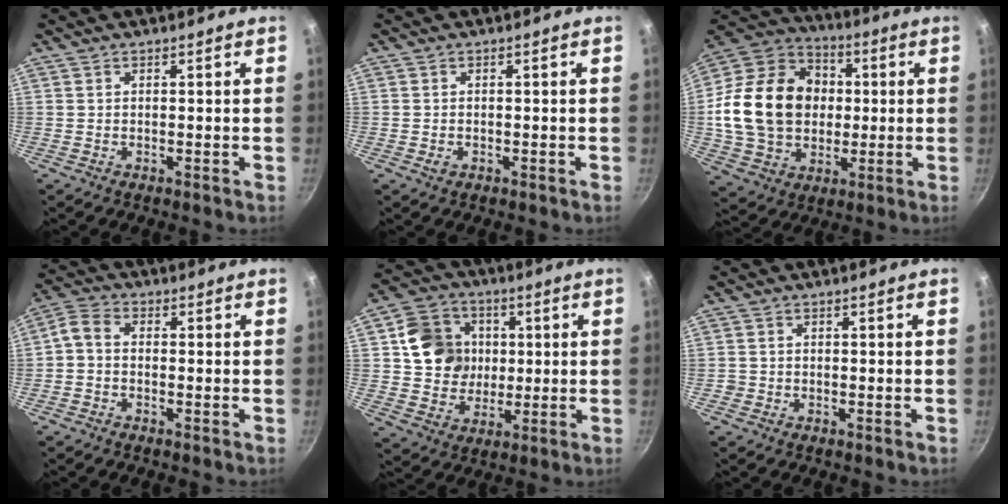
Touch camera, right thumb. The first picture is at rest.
{"total": 1.2, "force": [-0.4, 0.9, 0.7], "torque": [-0.011, 0.001, -0.007]}
{"total": 23.2, "force": [0.8, 18.1, 14.4], "torque": [-0.231, 0.027, 0.017]}
{"total": 3.9, "force": [-1.0, 2.8, 2.5], "torque": [-0.061, 0.024, -0.033]}
{"total": 12.3, "force": [2.1, 10.9, 5.4], "torque": [-0.063, 0.006, 0.036]}
{"total": 0.8, "force": [-0.3, 0.7, 0.1], "torque": [0.000, 0.002, -0.005]}